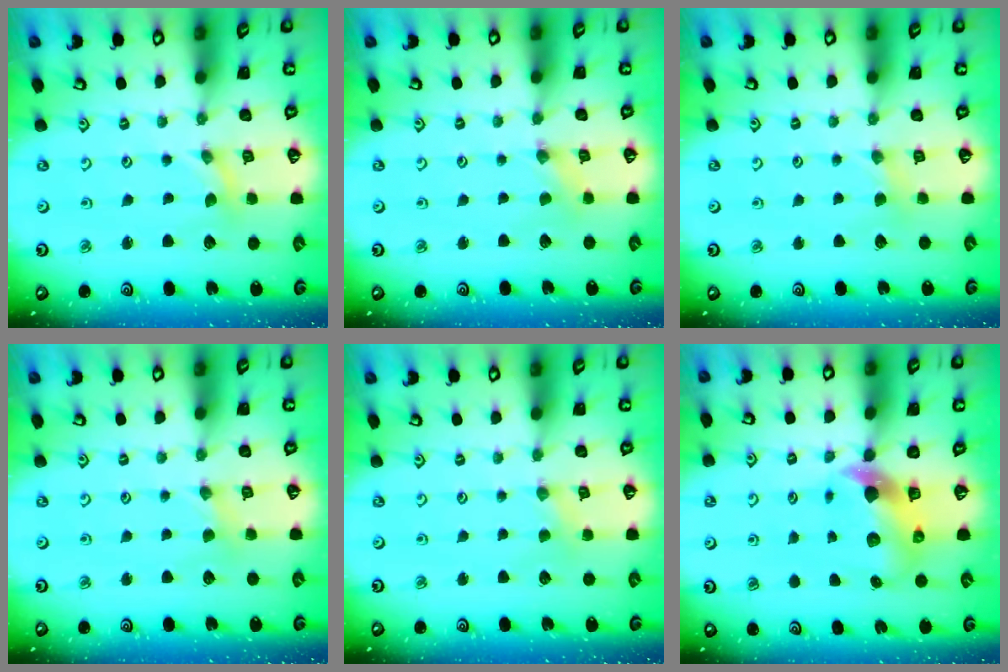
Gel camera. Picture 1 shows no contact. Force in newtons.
{"total": 0.0}
{"total": 1.9, "press": 1.8, "slide": 0.4}
{"total": 1.9, "press": 1.8, "slide": 0.4}
{"total": 1.9, "press": 1.8, "slide": 0.3}
{"total": 7.1, "press": 7.0, "slide": 1.0}